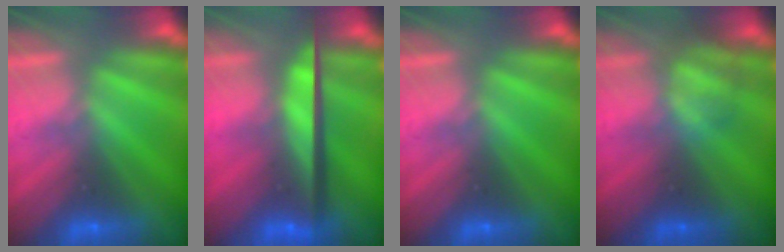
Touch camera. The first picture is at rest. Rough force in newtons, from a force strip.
{"total": 11.1}
{"total": 0.0}
{"total": 2.4}